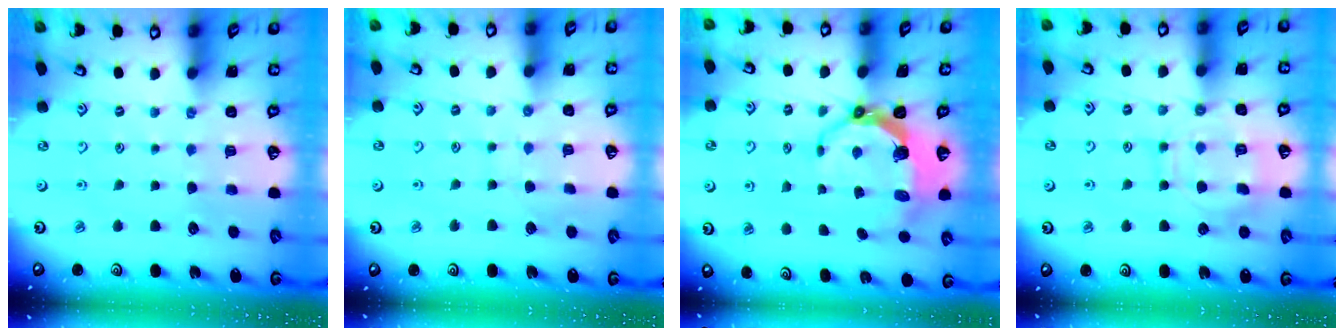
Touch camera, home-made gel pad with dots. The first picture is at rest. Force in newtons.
{"total": 5.6, "press": 5.6, "slide": 0.5}
{"total": 8.3, "press": 6.9, "slide": 4.6}
{"total": 10.9, "press": 10.9, "slide": 1.0}